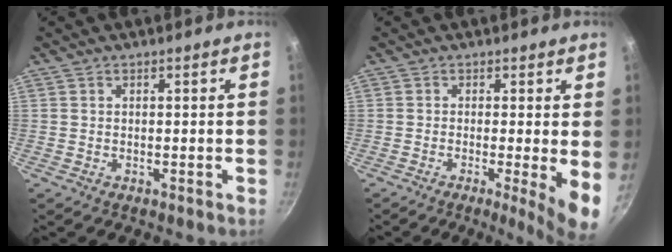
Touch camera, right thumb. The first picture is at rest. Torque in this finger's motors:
{"motor_torque": [-0.18, 0.51, 0.00, -0.04, 0.05]}